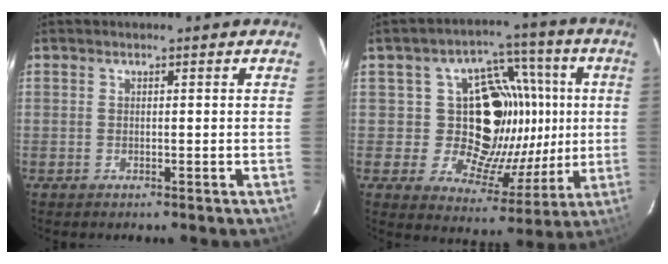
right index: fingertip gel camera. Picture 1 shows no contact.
{"total": 16.3, "force": [1.9, 13.9, 8.5], "torque": [-0.148, 0.022, 0.044]}